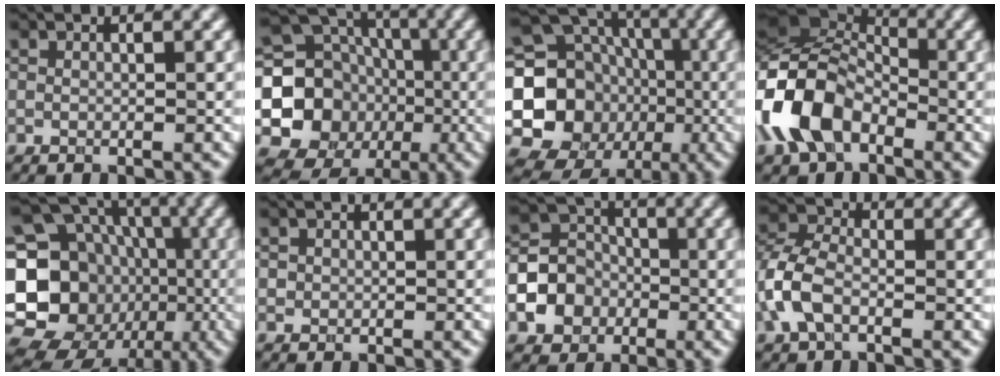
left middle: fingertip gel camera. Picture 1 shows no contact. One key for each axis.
{"total": 11.6, "fx": -1.4, "fy": 10.5, "fz": 4.8, "tx": -0.087, "ty": -0.025, "tz": -0.033}
{"total": 16.8, "fx": -2.3, "fy": 15.1, "fz": 6.9, "tx": -0.147, "ty": 0.008, "tz": -0.066}
{"total": 9.6, "fx": -3.5, "fy": 6.2, "fz": 6.5, "tx": -0.137, "ty": 0.009, "tz": -0.087}
{"total": 23.0, "fx": -4.8, "fy": 20.3, "fz": 9.5, "tx": -0.184, "ty": 0.018, "tz": -0.120}
{"total": 0.5, "fx": 0.1, "fy": 0.5, "fz": 0.0, "tx": 0.006, "ty": -0.003, "tz": 0.002}
{"total": 5.8, "fx": -2.0, "fy": 5.0, "fz": 2.2, "tx": -0.025, "ty": 0.001, "tz": -0.056}
{"total": 4.5, "fx": -1.5, "fy": 2.8, "fz": 3.2, "tx": -0.080, "ty": 0.008, "tz": -0.043}